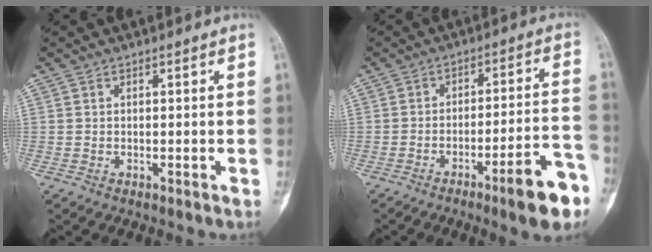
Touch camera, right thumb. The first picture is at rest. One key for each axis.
{"total": 11.2, "fx": -6.5, "fy": 1.9, "fz": 8.9, "tx": -0.115, "ty": 0.046, "tz": -0.092}